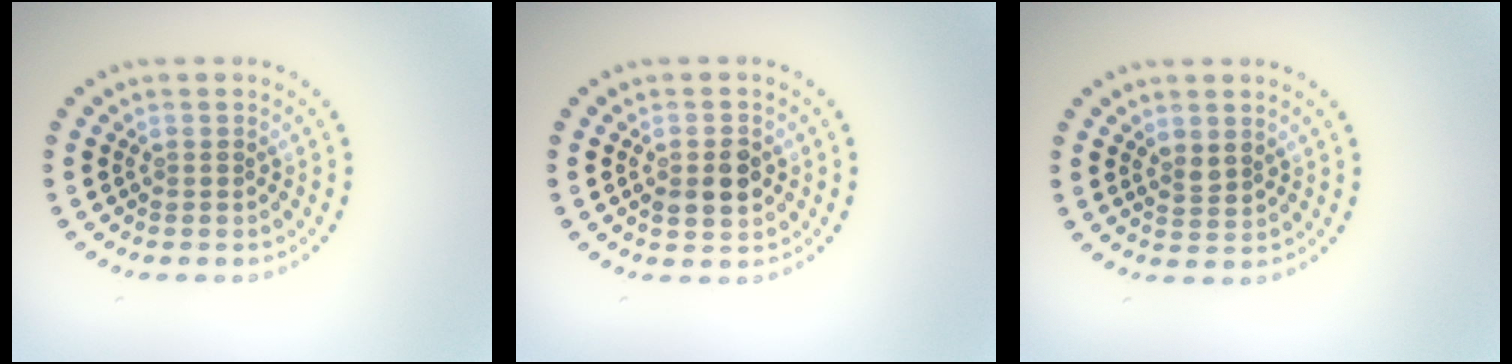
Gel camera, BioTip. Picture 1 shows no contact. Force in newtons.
{"total": 2.7, "press": 2.7, "slide": 0.2}
{"total": 1.4, "press": 1.2, "slide": 0.7}